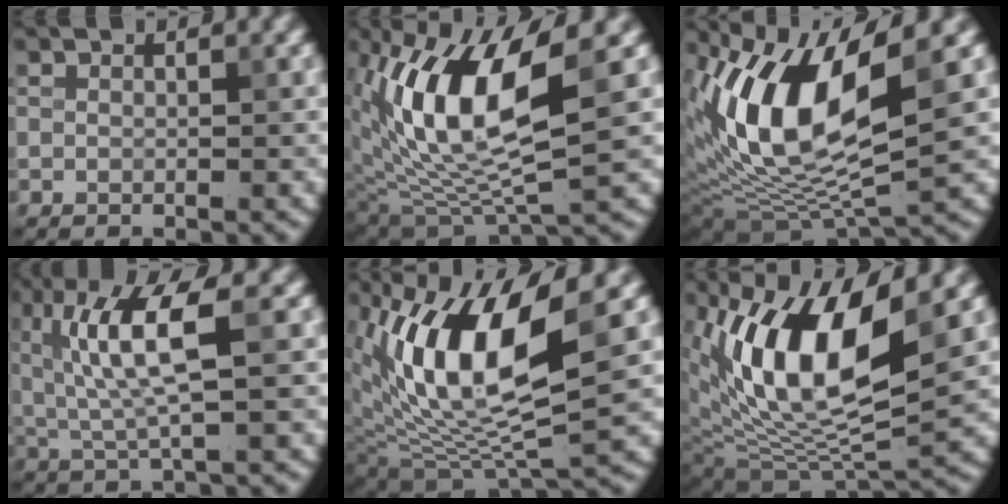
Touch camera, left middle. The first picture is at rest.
{"total": 10.3, "force": [2.5, 3.7, 9.3], "torque": [-0.187, -0.007, 0.047]}
{"total": 12.5, "force": [3.2, 5.2, 10.9], "torque": [-0.214, 0.000, 0.060]}
{"total": 6.2, "force": [1.4, 1.2, 6.0], "torque": [-0.121, 0.000, 0.029]}
{"total": 11.1, "force": [3.1, 4.2, 9.8], "torque": [-0.187, -0.010, 0.059]}
{"total": 11.9, "force": [4.2, 4.9, 10.0], "torque": [-0.180, -0.006, 0.082]}